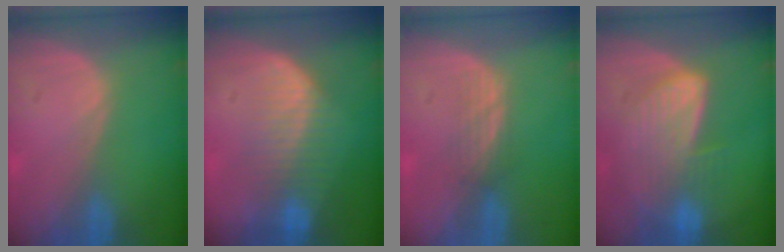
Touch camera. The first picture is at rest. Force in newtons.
{"total": 7.3, "press": 6.6, "slide": 3.1}
{"total": 2.4, "press": 2.4, "slide": 0.5}
{"total": 6.7, "press": 6.7, "slide": 0.4}